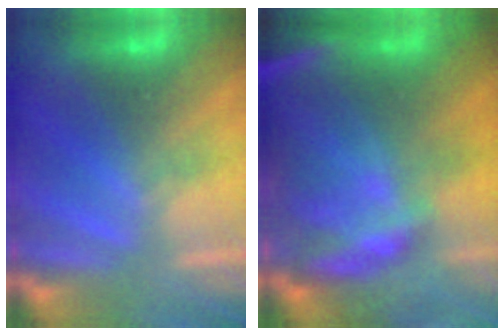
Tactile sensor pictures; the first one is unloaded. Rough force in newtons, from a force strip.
{"total": 11.1}